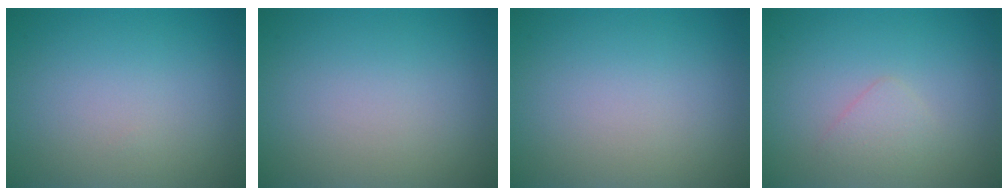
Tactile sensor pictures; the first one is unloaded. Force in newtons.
{"total": 0.0}
{"total": 0.0}
{"total": 1.3, "press": 1.3, "slide": 0.1}